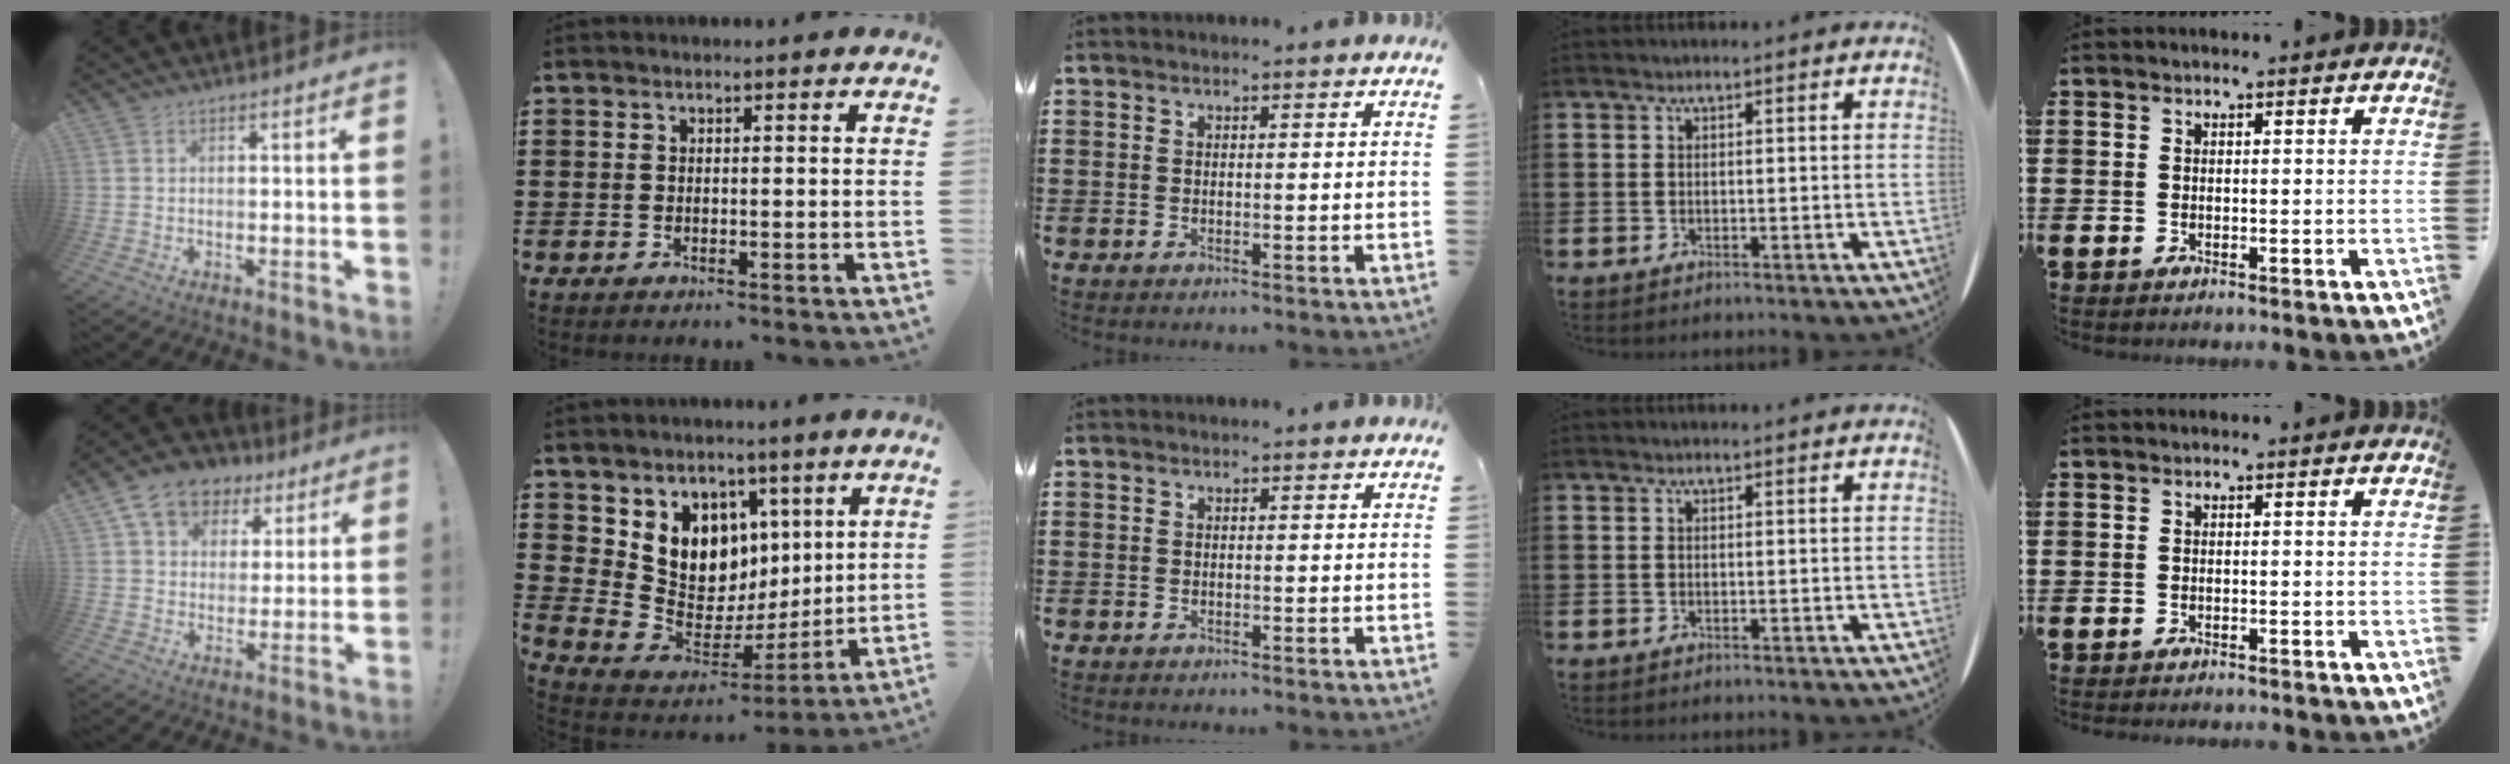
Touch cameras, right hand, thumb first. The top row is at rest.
{"thumb": {"total": 12.1, "force": [6.8, 8.9, 4.7], "torque": [-0.078, -0.032, 0.134]}, "index": {"total": 9.1, "force": [4.3, 7.8, 2.1], "torque": [-0.072, -0.057, 0.086]}}